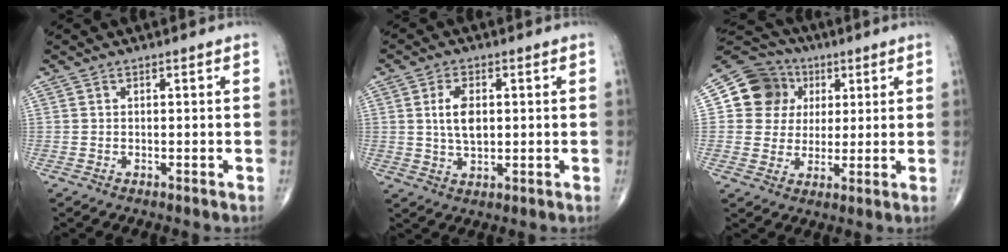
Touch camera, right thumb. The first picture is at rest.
{"total": 5.9, "force": [0.8, 3.2, 4.9], "torque": [-0.090, -0.004, 0.015]}
{"total": 11.7, "force": [3.0, 10.7, 3.5], "torque": [-0.030, 0.007, 0.046]}